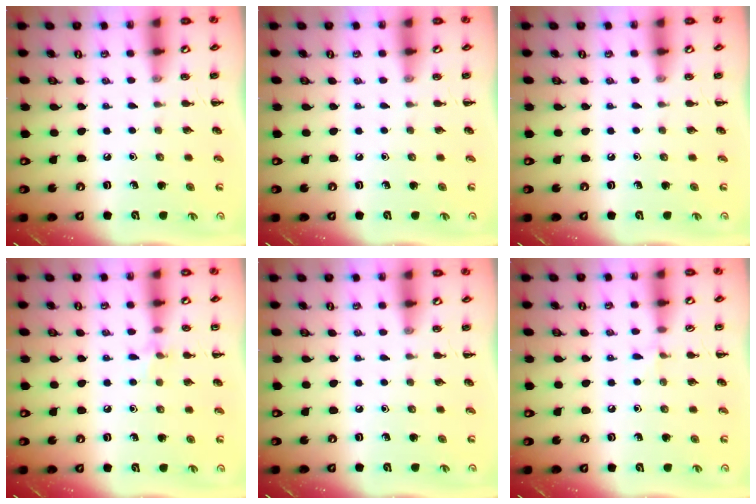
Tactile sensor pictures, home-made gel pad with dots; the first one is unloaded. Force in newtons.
{"total": 0.0}
{"total": 0.0}
{"total": 5.8, "press": 5.5, "slide": 1.9}
{"total": 0.0}
{"total": 3.9, "press": 3.6, "slide": 1.4}